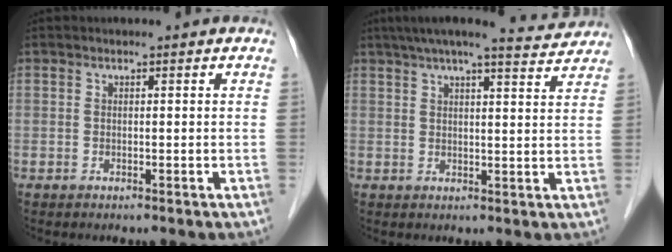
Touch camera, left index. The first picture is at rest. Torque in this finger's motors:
{"motor_torque": [0.54, -0.66, 0.20, 0.00]}